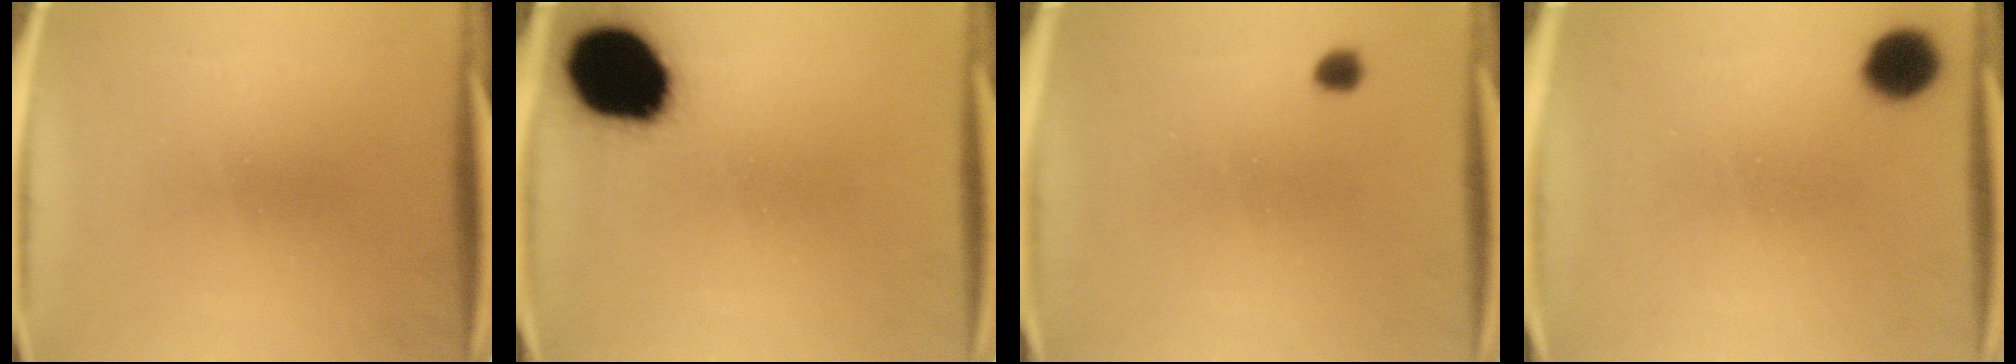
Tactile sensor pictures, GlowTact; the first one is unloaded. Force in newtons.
{"total": 18.7}
{"total": 1.7}
{"total": 6.8}